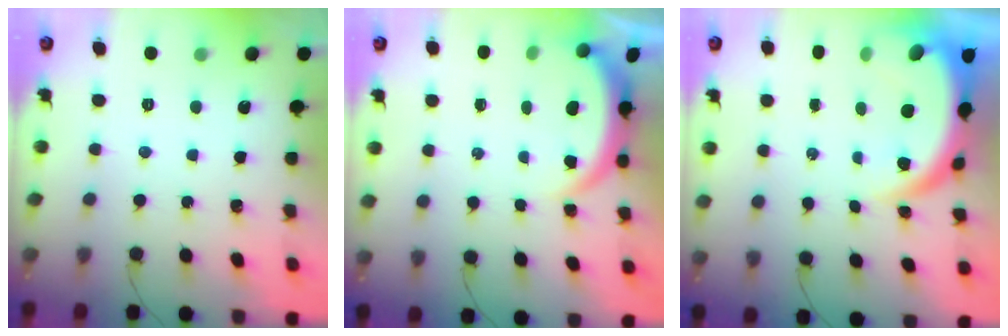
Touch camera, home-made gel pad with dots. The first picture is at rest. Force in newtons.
{"total": 3.8, "press": 3.8, "slide": 0.3}
{"total": 8.3, "press": 8.3, "slide": 0.6}